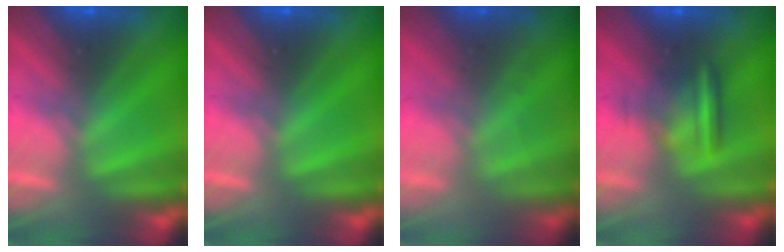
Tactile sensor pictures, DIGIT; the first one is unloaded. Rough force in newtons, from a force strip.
{"total": 0.0}
{"total": 1.4}
{"total": 8.7}